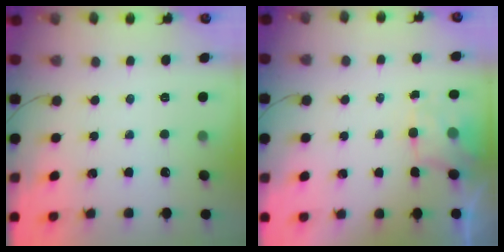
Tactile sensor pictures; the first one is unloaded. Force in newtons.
{"total": 1.8, "press": 1.5, "slide": 1.0}